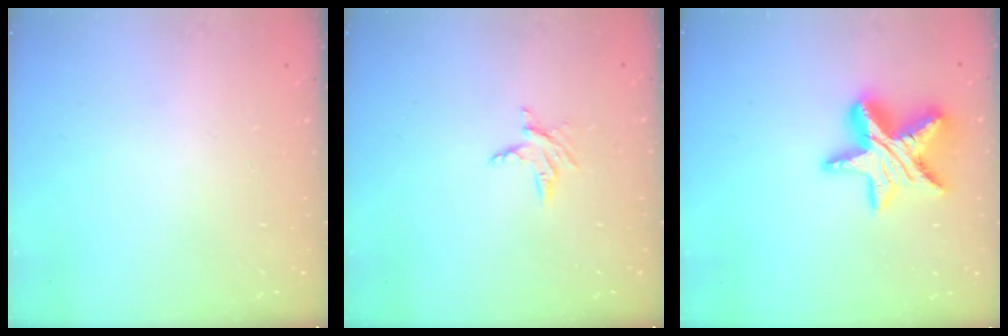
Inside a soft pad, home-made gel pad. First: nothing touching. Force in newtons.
{"total": 3.8, "press": 3.8, "slide": 0.4}
{"total": 15.4, "press": 15.3, "slide": 1.0}